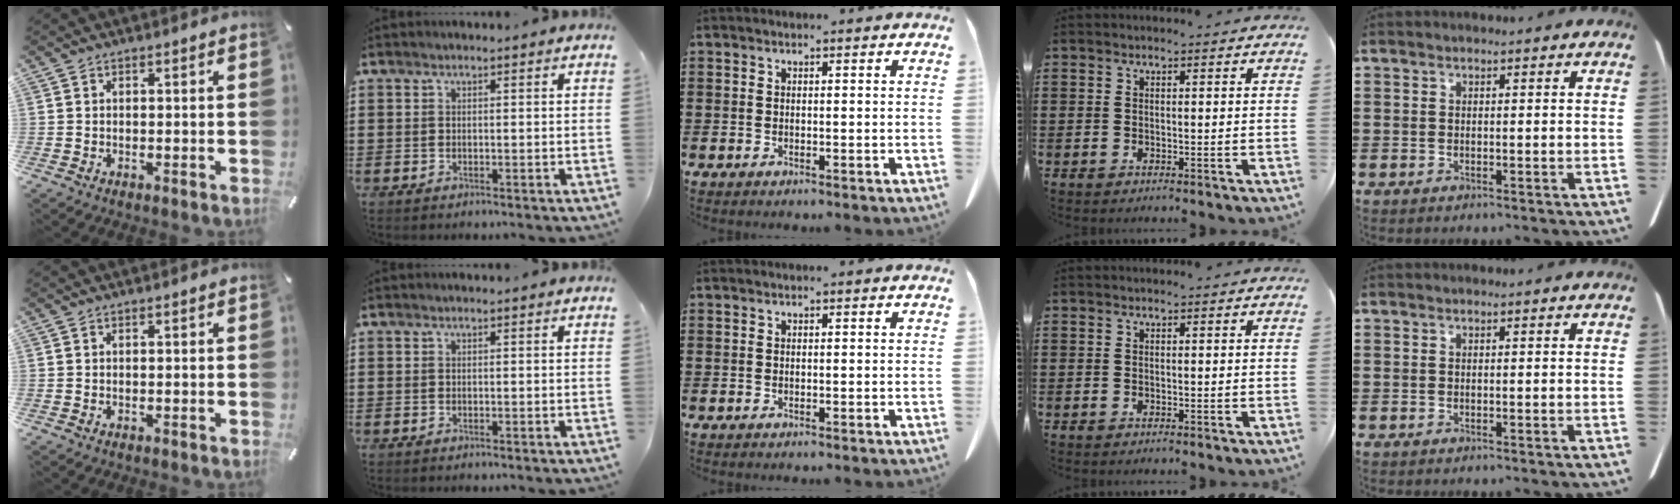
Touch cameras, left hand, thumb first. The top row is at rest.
{}